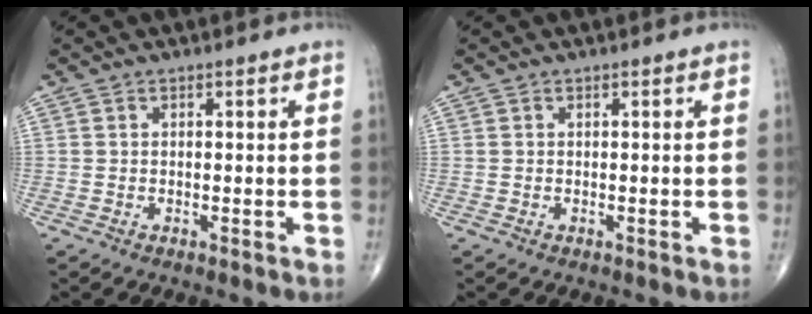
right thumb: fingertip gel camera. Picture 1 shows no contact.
{"total": 0.0}